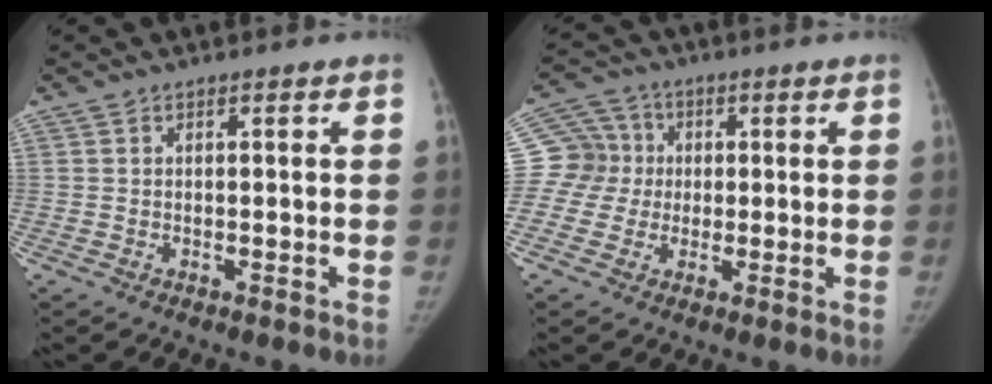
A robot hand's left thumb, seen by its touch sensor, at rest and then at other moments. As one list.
[{"total": 8.2, "force": [0.4, 8.0, 1.3], "torque": [0.008, 0.016, -0.001]}]